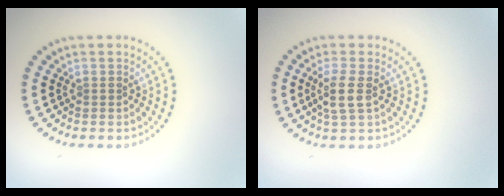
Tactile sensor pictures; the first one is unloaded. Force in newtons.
{"total": 2.4, "press": 2.0, "slide": 1.3}